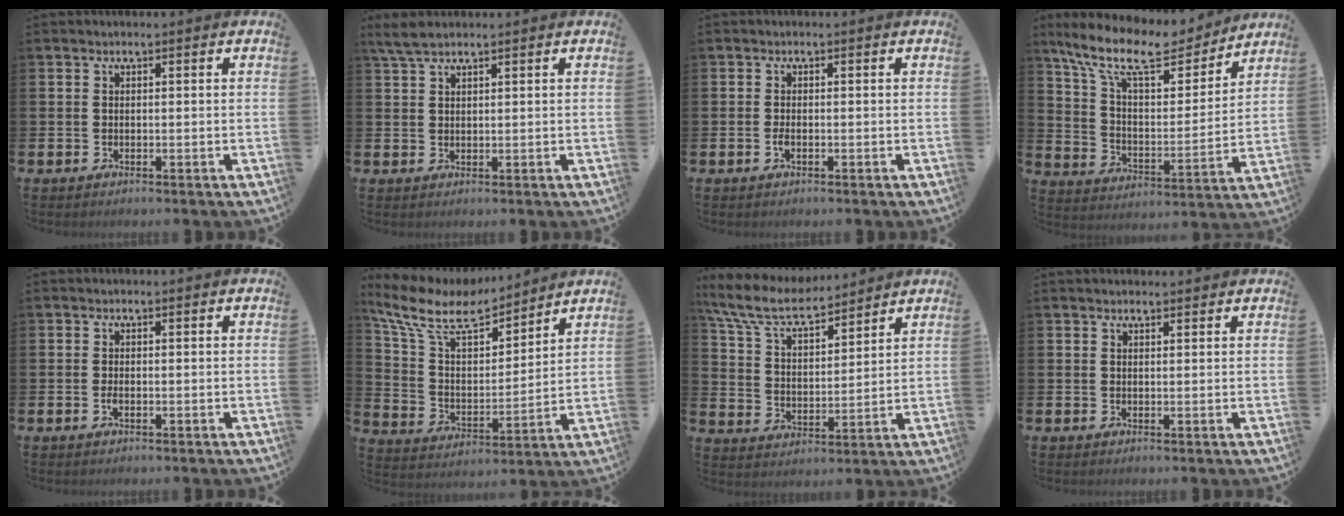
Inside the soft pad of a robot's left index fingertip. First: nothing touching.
{"total": 3.0, "force": [2.4, 0.9, 1.6], "torque": [-0.039, 0.003, 0.045]}
{"total": 1.1, "force": [-0.5, 0.3, 0.9], "torque": [-0.020, 0.000, -0.009]}
{"total": 12.7, "force": [10.7, 3.6, 5.9], "torque": [-0.146, -0.063, 0.183]}
{"total": 0.8, "force": [-0.3, 0.2, 0.7], "torque": [-0.017, 0.000, -0.005]}
{"total": 10.5, "force": [9.2, 3.1, 4.0], "torque": [-0.126, -0.056, 0.161]}
{"total": 8.2, "force": [7.4, 2.1, 2.9], "torque": [-0.091, -0.043, 0.132]}
{"total": 1.2, "force": [1.1, 0.3, 0.2], "torque": [0.006, 0.000, 0.018]}